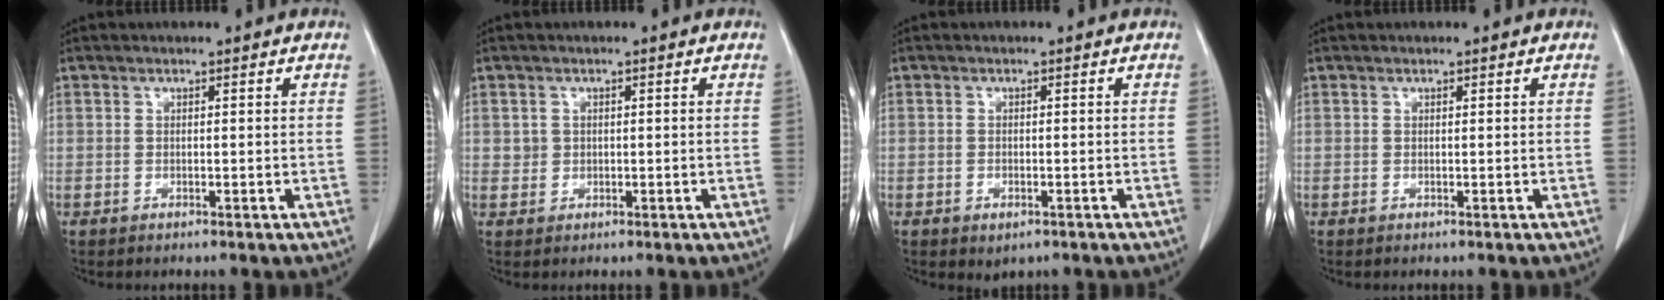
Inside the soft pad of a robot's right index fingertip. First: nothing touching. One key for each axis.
{"total": 1.4, "fx": 0.2, "fy": 1.4, "fz": 0.3, "tx": 0.000, "ty": 0.003, "tz": 0.005}
{"total": 2.1, "fx": -1.1, "fy": 1.3, "fz": 1.2, "tx": -0.015, "ty": -0.001, "tz": -0.005}
{"total": 0.0}